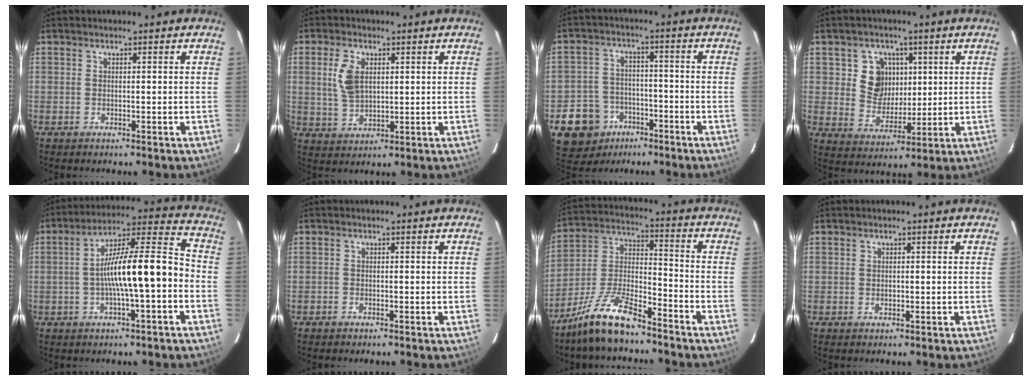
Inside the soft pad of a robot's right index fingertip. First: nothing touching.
{"total": 6.8, "force": [1.9, 4.0, 5.1], "torque": [-0.106, 0.005, 0.041]}
{"total": 10.8, "force": [-5.8, 8.9, 2.4], "torque": [-0.085, 0.025, -0.077]}
{"total": 8.3, "force": [2.5, 7.5, 2.6], "torque": [-0.055, 0.005, 0.053]}
{"total": 14.2, "force": [-3.2, 2.1, 13.6], "torque": [-0.216, 0.025, -0.047]}
{"total": 1.1, "force": [-0.9, 0.7, 0.1], "torque": [-0.005, 0.002, -0.012]}
{"total": 13.3, "force": [-10.1, 3.5, 7.8], "torque": [-0.170, 0.012, -0.193]}
{"total": 0.6, "force": [0.0, 0.6, 0.2], "torque": [-0.001, 0.002, 0.002]}